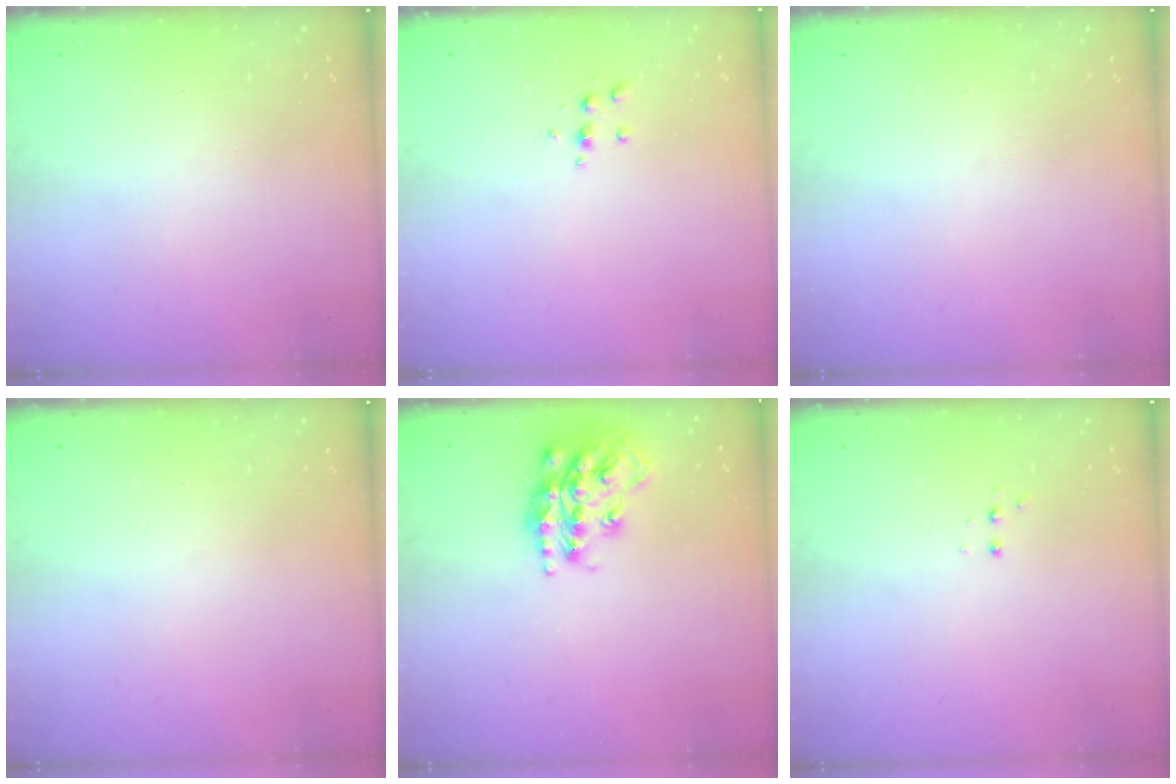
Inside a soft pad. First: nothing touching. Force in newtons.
{"total": 4.9, "press": 4.8, "slide": 1.1}
{"total": 0.0}
{"total": 0.0}
{"total": 17.1, "press": 17.1, "slide": 1.0}
{"total": 2.8, "press": 2.8, "slide": 0.5}